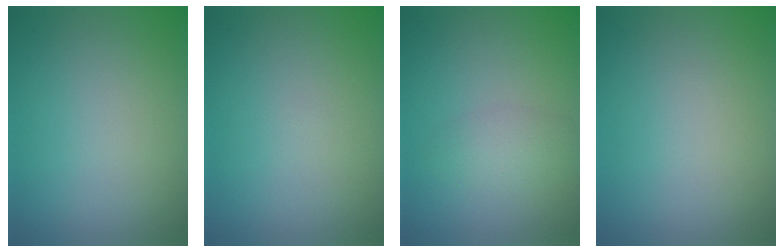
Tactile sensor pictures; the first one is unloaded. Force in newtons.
{"total": 0.0}
{"total": 2.1, "press": 2.1, "slide": 0.0}
{"total": 0.0}